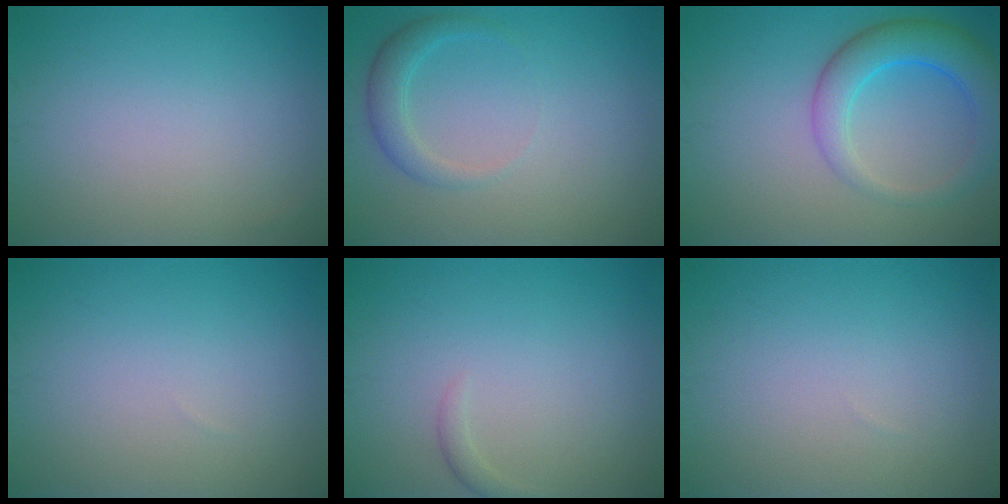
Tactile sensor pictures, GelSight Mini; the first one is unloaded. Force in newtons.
{"total": 2.2, "press": 2.2, "slide": 0.2}
{"total": 5.4, "press": 5.4, "slide": 0.3}
{"total": 0.0}
{"total": 0.9, "press": 0.9, "slide": 0.1}
{"total": 0.0}